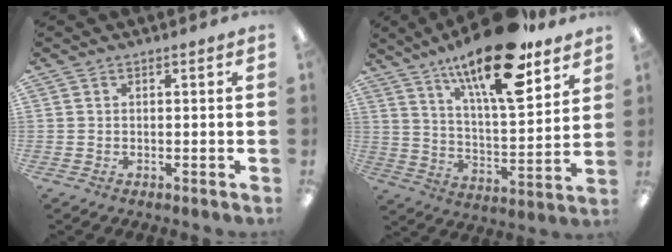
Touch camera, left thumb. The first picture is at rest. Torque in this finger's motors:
{"motor_torque": [0.87, 0.68, 1.72, -1.05, 0.23]}